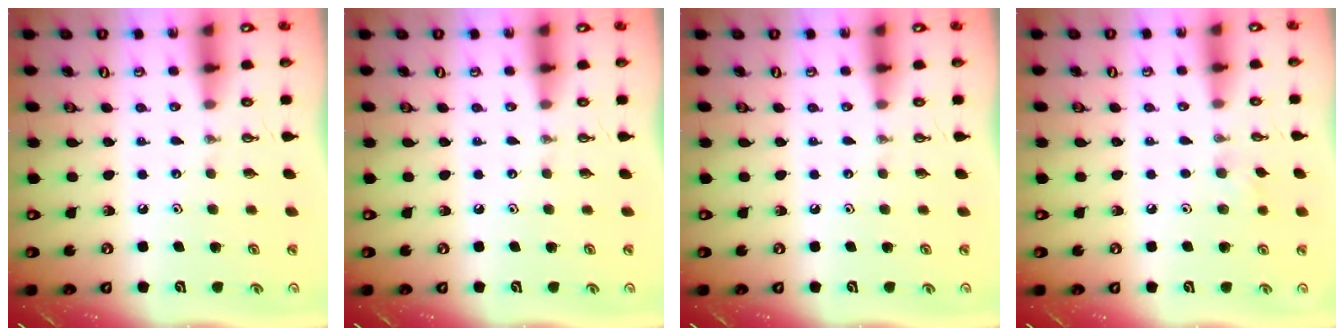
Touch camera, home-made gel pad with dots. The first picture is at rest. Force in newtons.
{"total": 0.0}
{"total": 0.0}
{"total": 6.2, "press": 6.1, "slide": 1.0}